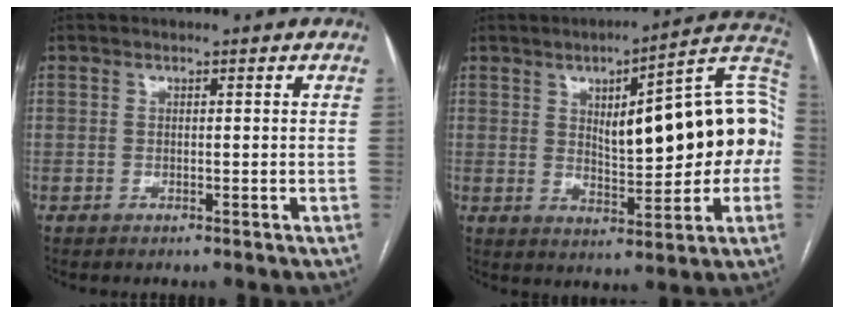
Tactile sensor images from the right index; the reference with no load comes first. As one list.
[{"total": 19.2, "force": [1.5, 5.1, 18.5], "torque": [-0.251, 0.037, 0.026]}]